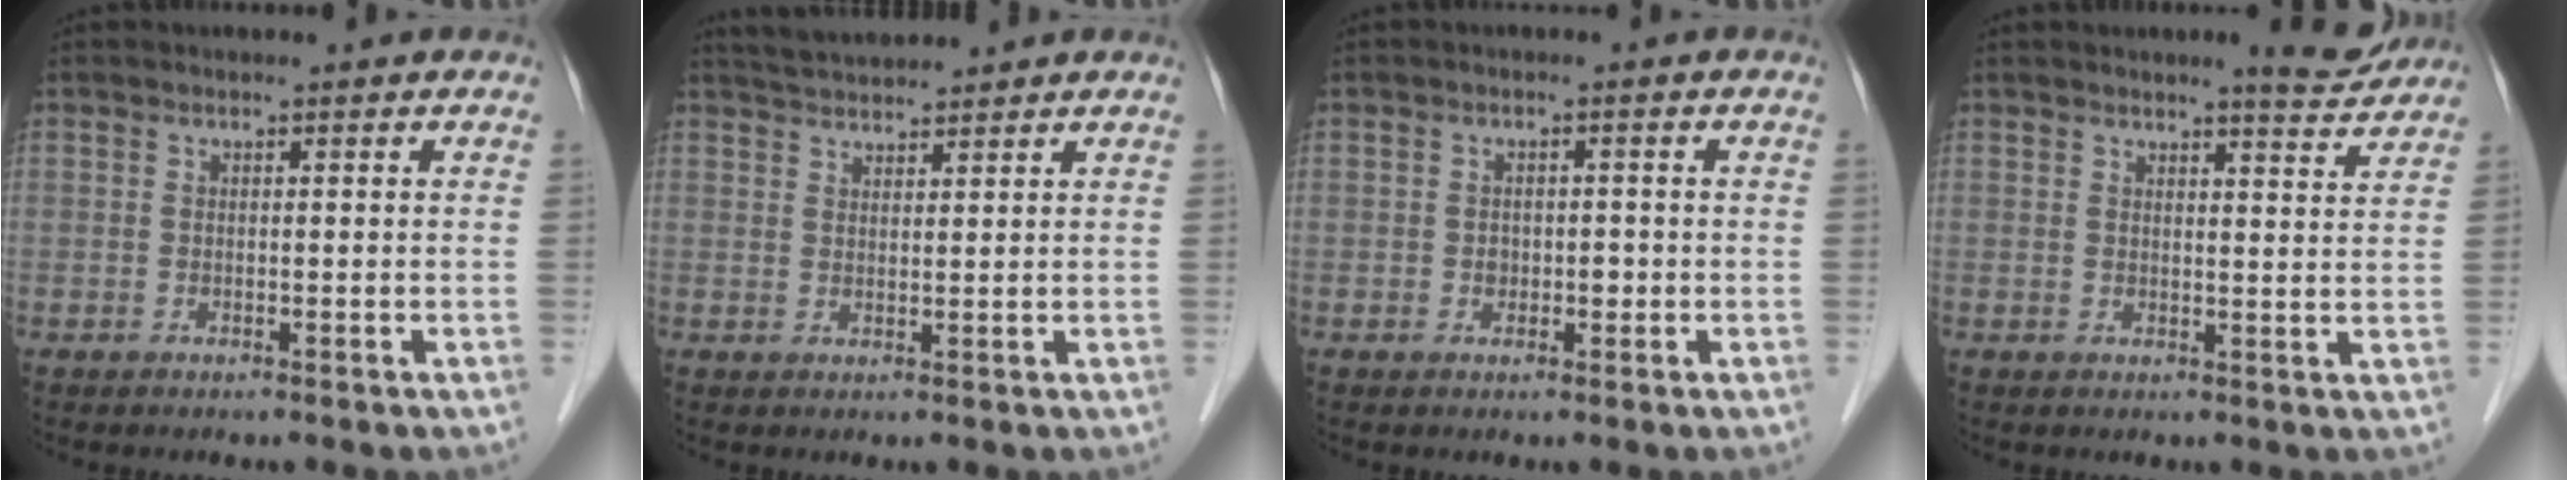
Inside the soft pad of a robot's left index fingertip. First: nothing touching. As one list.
[{"total": 4.6, "force": [4.4, 0.5, 1.1], "torque": [-0.024, 0.026, 0.081]}, {"total": 1.9, "force": [-0.5, 1.5, 1.1], "torque": [-0.015, 0.002, -0.005]}, {"total": 4.8, "force": [4.4, 0.5, 1.8], "torque": [-0.027, -0.015, 0.048]}]